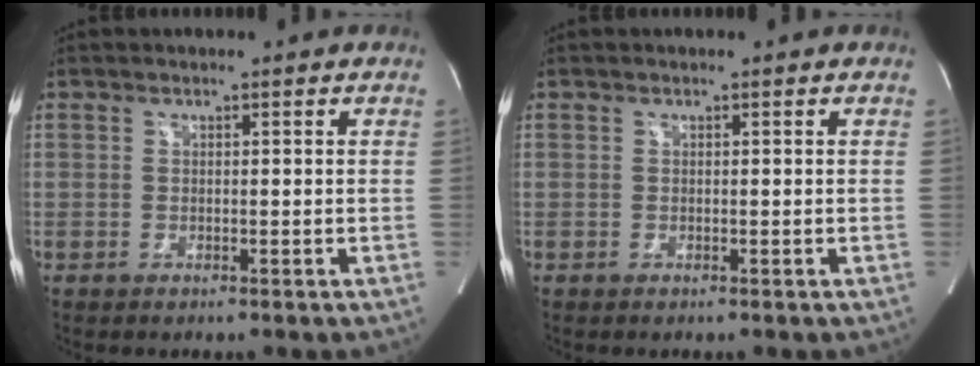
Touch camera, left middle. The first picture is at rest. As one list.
[{"total": 0.0}]